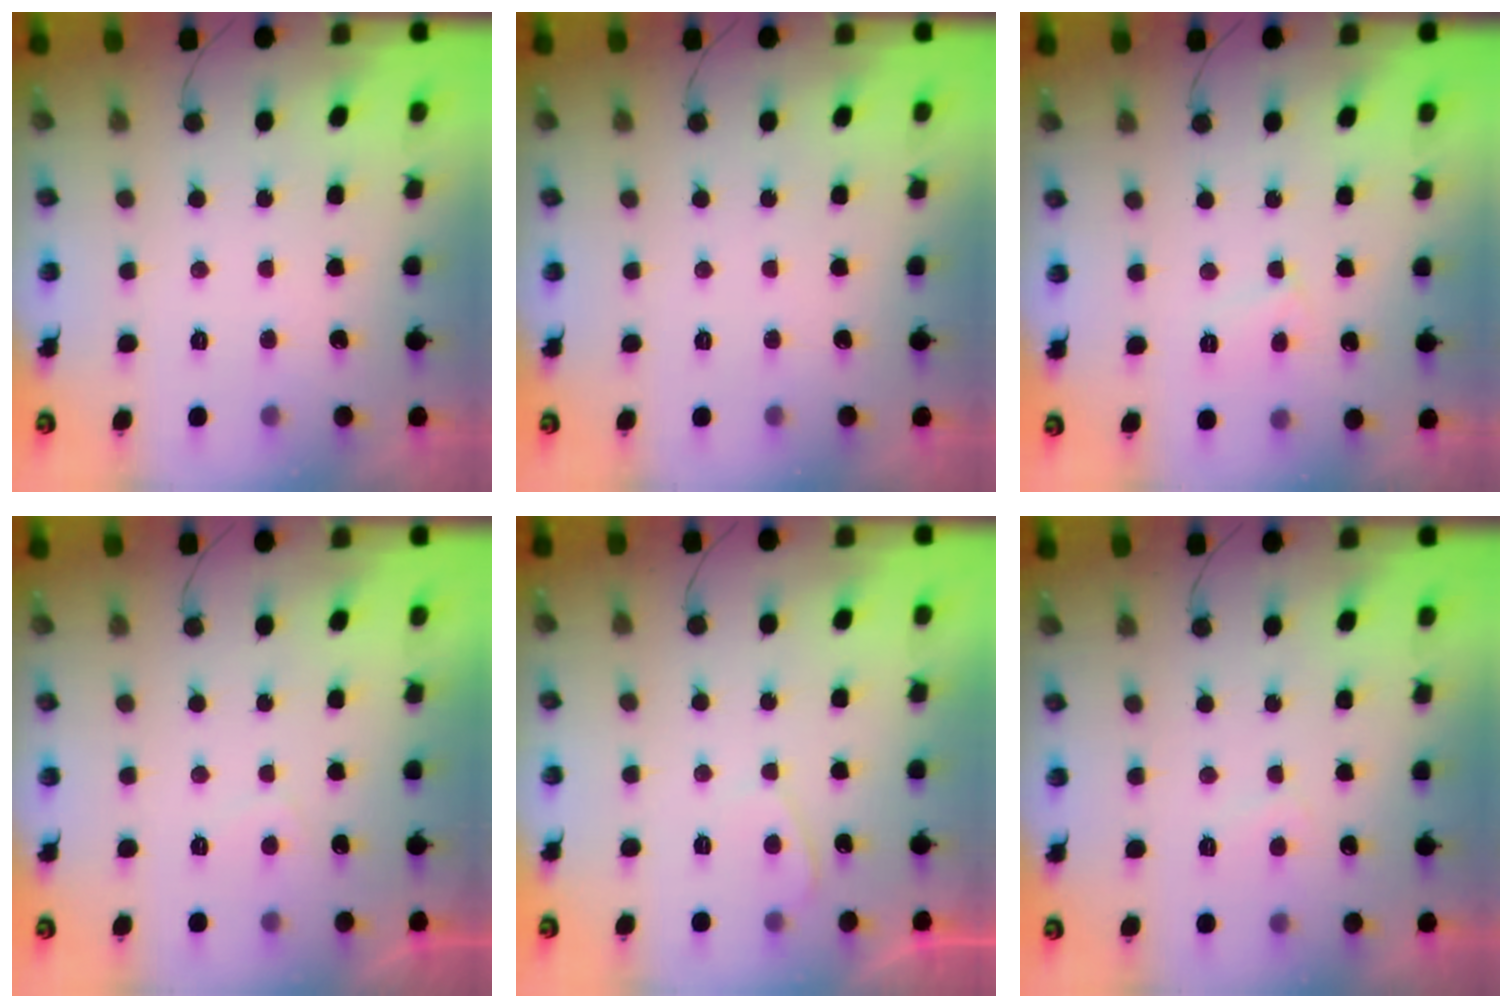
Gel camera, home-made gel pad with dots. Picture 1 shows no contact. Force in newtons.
{"total": 0.0}
{"total": 3.9, "press": 3.9, "slide": 0.3}
{"total": 1.5, "press": 1.3, "slide": 0.7}
{"total": 0.7, "press": 0.5, "slide": 0.4}
{"total": 1.2, "press": 1.2, "slide": 0.3}